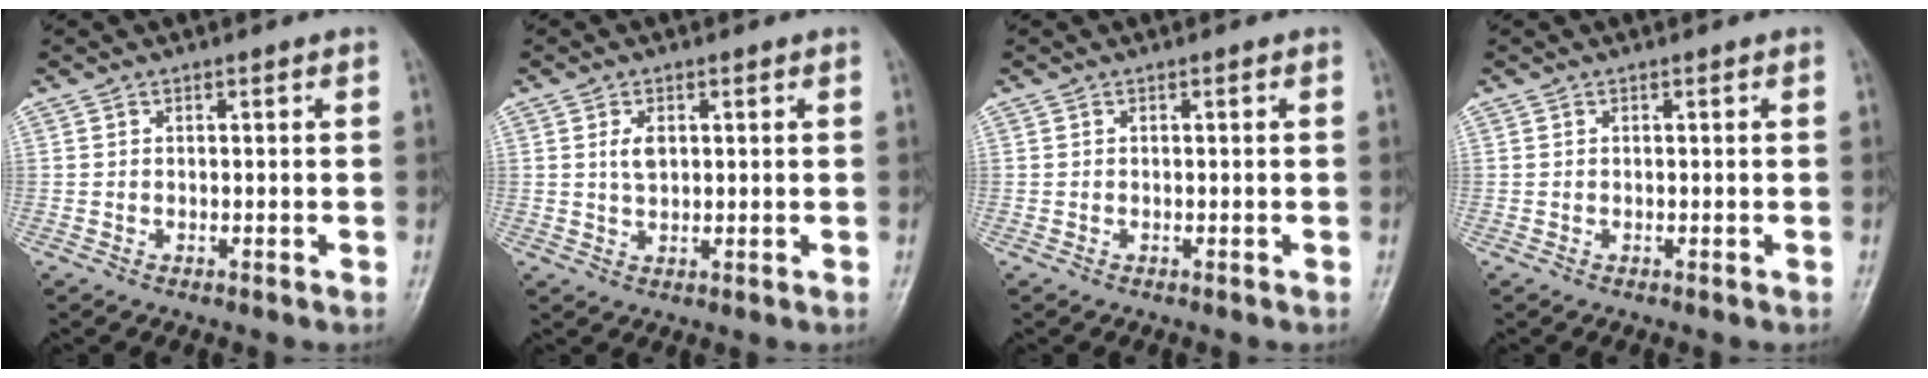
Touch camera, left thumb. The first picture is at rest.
{"total": 3.1, "force": [0.9, 1.8, 2.3], "torque": [-0.036, -0.003, 0.018]}
{"total": 0.0}
{"total": 0.0}